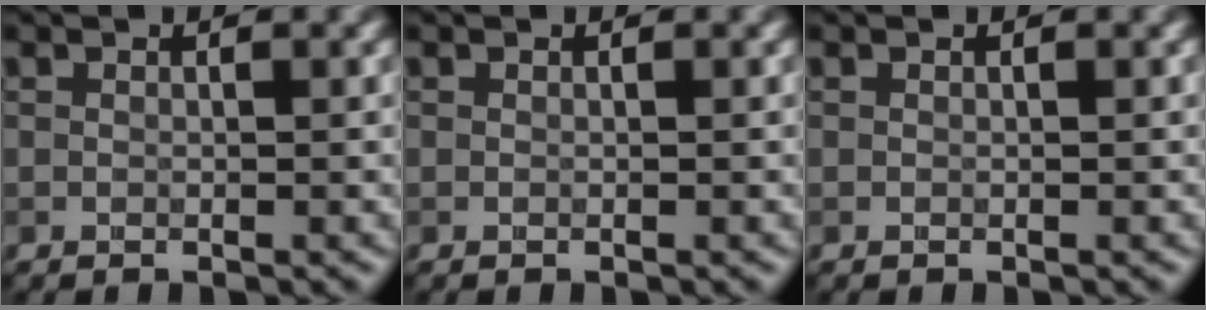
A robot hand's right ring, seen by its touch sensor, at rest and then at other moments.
{"total": 0.0}
{"total": 0.0}